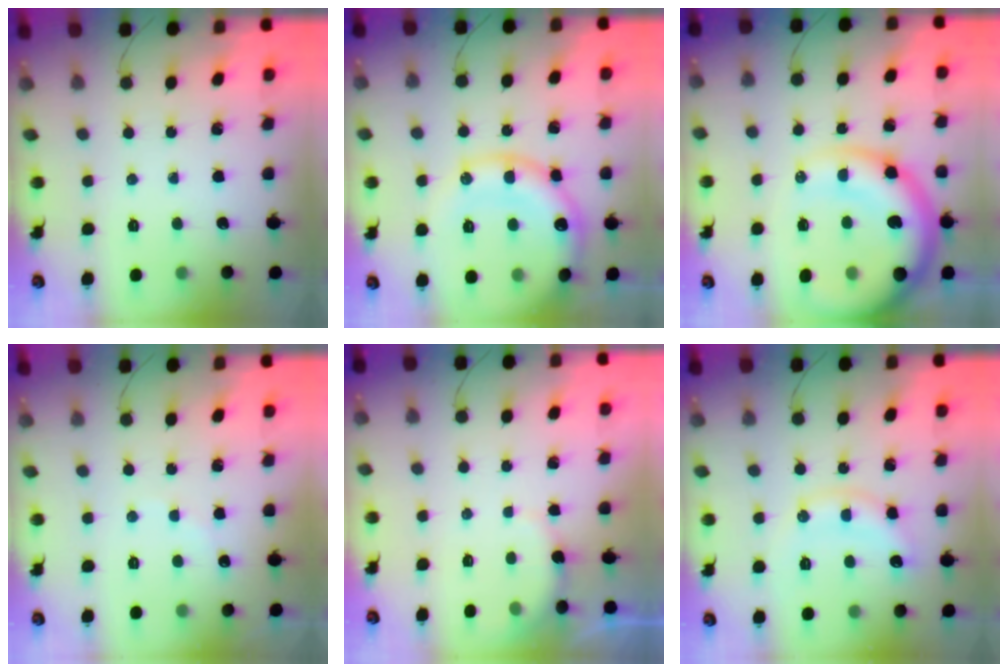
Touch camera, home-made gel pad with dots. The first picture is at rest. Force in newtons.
{"total": 21.0, "press": 20.8, "slide": 3.0}
{"total": 20.8, "press": 20.2, "slide": 5.0}
{"total": 5.7, "press": 5.6, "slide": 0.9}
{"total": 2.3, "press": 2.2, "slide": 0.6}
{"total": 11.3, "press": 11.3, "slide": 0.6}